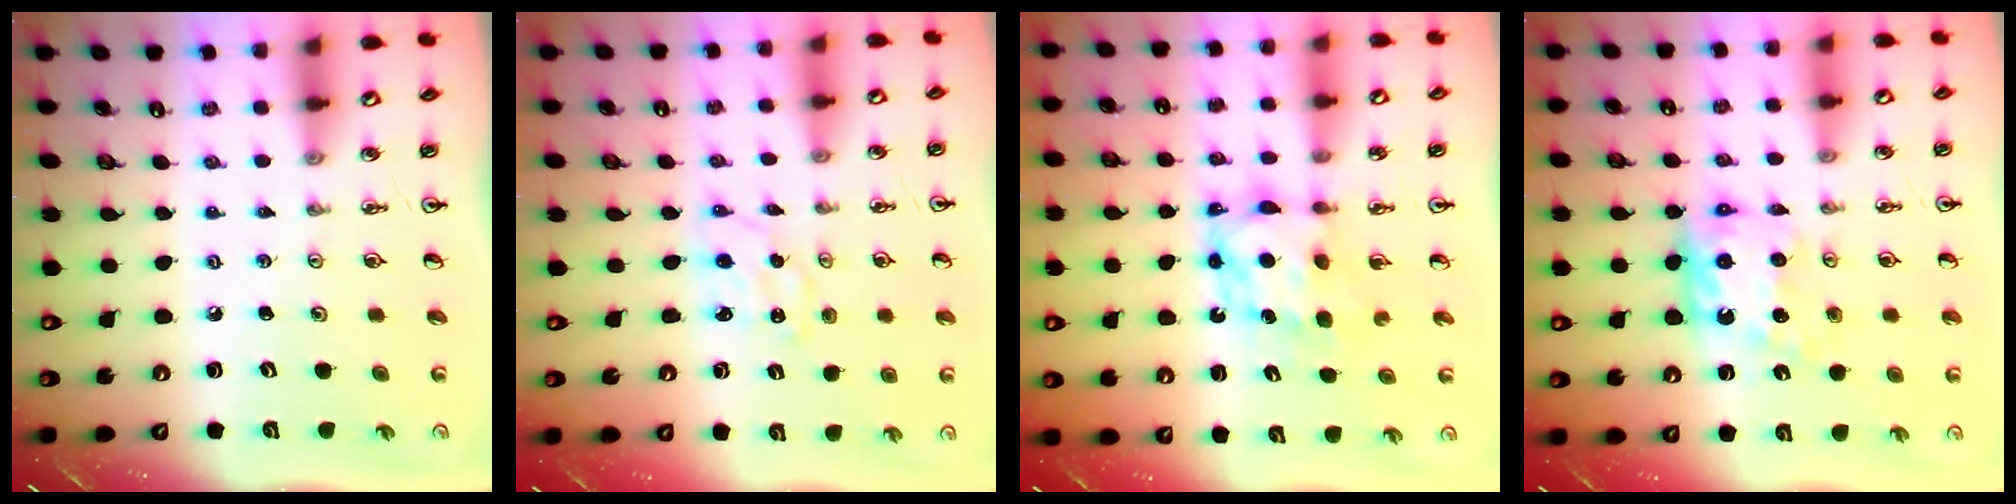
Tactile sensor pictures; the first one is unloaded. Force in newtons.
{"total": 1.2, "press": 1.2, "slide": 0.3}
{"total": 7.0, "press": 7.0, "slide": 0.4}
{"total": 10.3, "press": 10.3, "slide": 0.4}